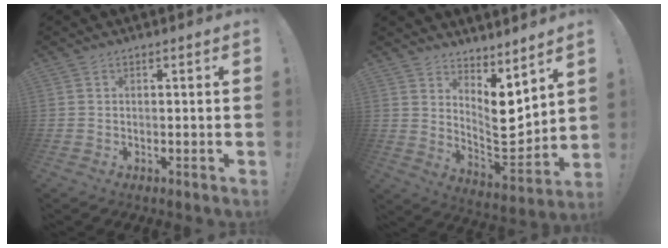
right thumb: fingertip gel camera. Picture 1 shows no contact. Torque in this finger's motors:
{"motor_torque": [-0.29, 0.57, 0.54, 0.54, 0.07]}